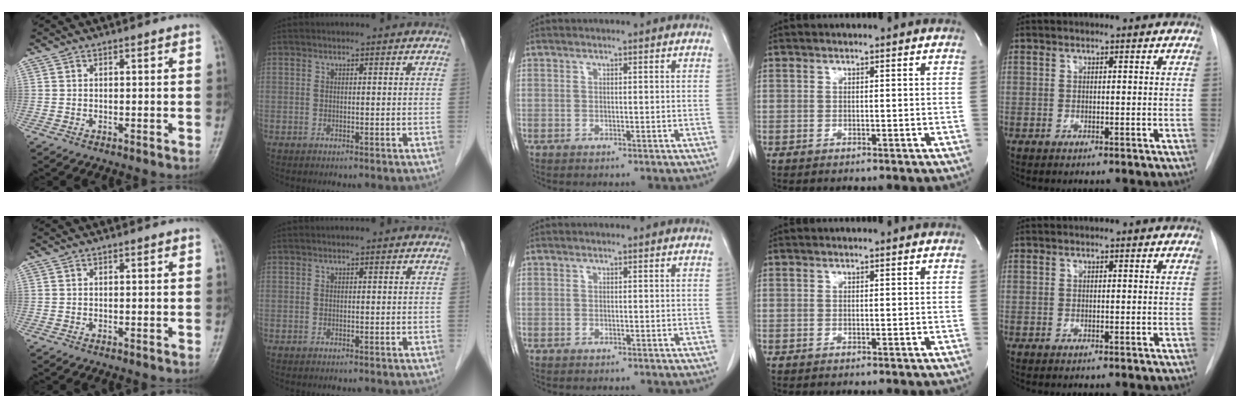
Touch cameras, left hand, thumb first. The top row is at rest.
{}